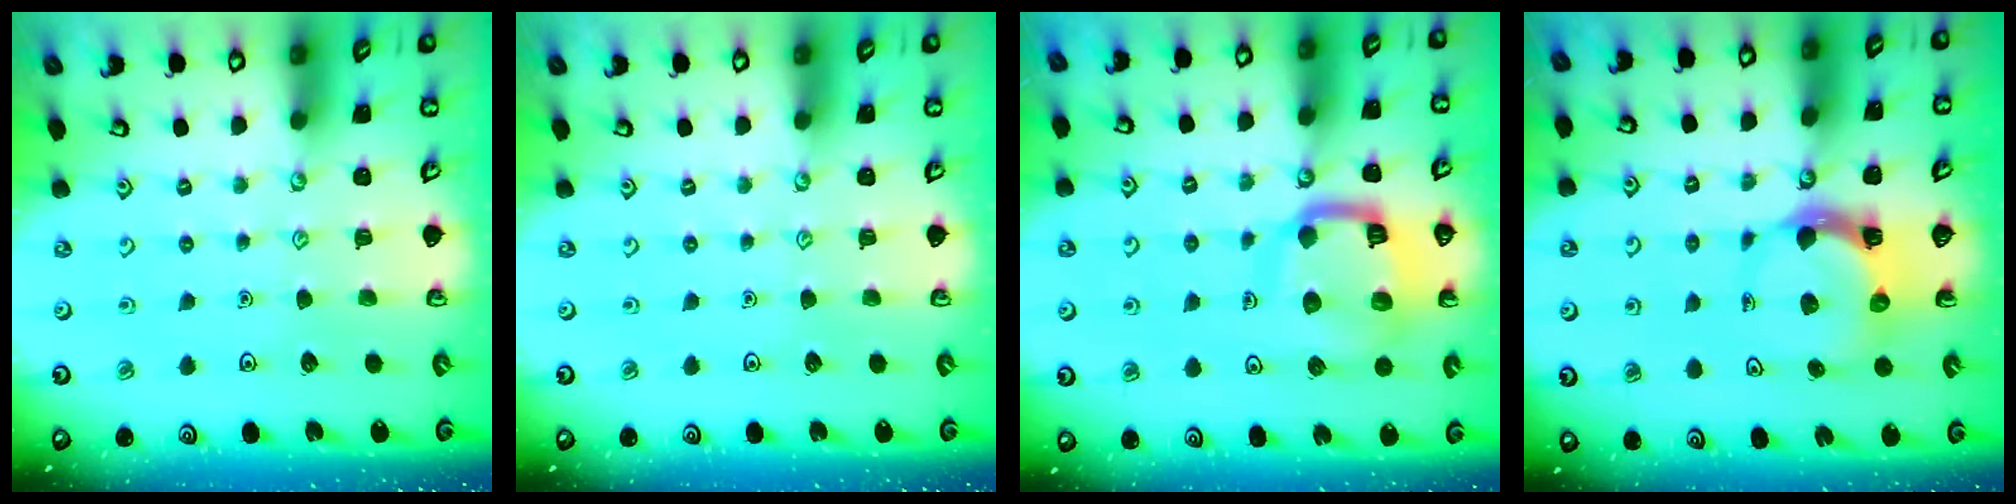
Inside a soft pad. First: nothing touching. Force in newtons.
{"total": 0.0}
{"total": 13.4, "press": 13.3, "slide": 1.6}
{"total": 4.7, "press": 4.7, "slide": 0.7}